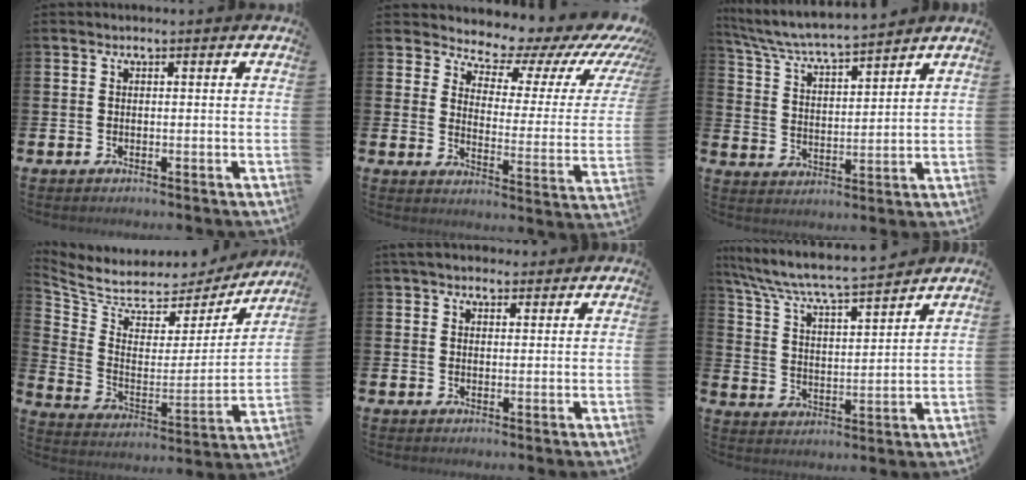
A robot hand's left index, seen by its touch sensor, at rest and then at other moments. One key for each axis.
{"total": 7.5, "fx": 7.0, "fy": 2.5, "fz": 1.3, "tx": -0.040, "ty": -0.070, "tz": 0.110}
{"total": 6.2, "fx": 6.0, "fy": 0.1, "fz": 1.5, "tx": -0.054, "ty": -0.043, "tz": 0.102}
{"total": 6.2, "fx": 5.5, "fy": 2.8, "fz": 0.4, "tx": -0.048, "ty": -0.054, "tz": 0.091}
{"total": 3.3, "fx": 3.1, "fy": 1.2, "fz": 0.5, "tx": -0.002, "ty": -0.011, "tz": 0.054}
{"total": 7.0, "fx": 6.7, "fy": 0.3, "fz": 2.1, "tx": -0.073, "ty": -0.055, "tz": 0.111}